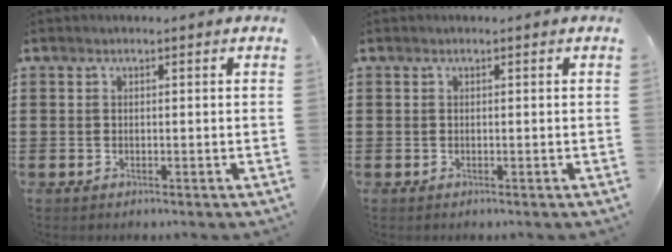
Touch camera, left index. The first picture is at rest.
{"total": 0.0}